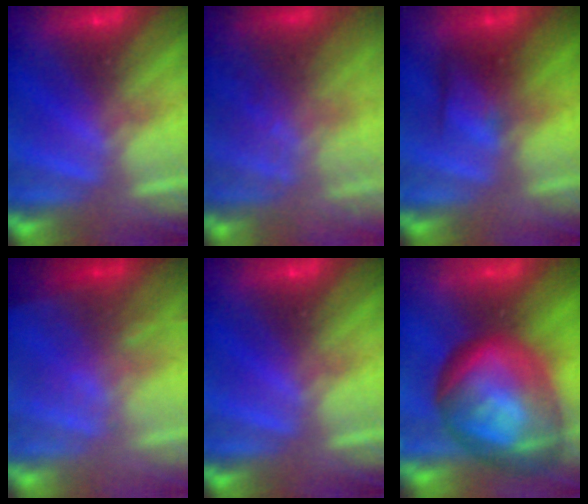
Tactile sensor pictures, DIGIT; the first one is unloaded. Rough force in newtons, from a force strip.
{"total": 7.7}
{"total": 2.4}
{"total": 2.6}
{"total": 0.0}
{"total": 7.7}